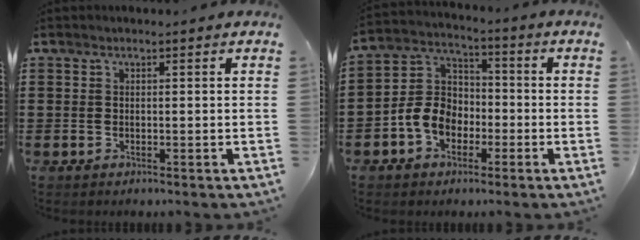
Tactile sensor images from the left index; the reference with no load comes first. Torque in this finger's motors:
{"motor_torque": [1.47, 0.67, 0.34, 0.11]}